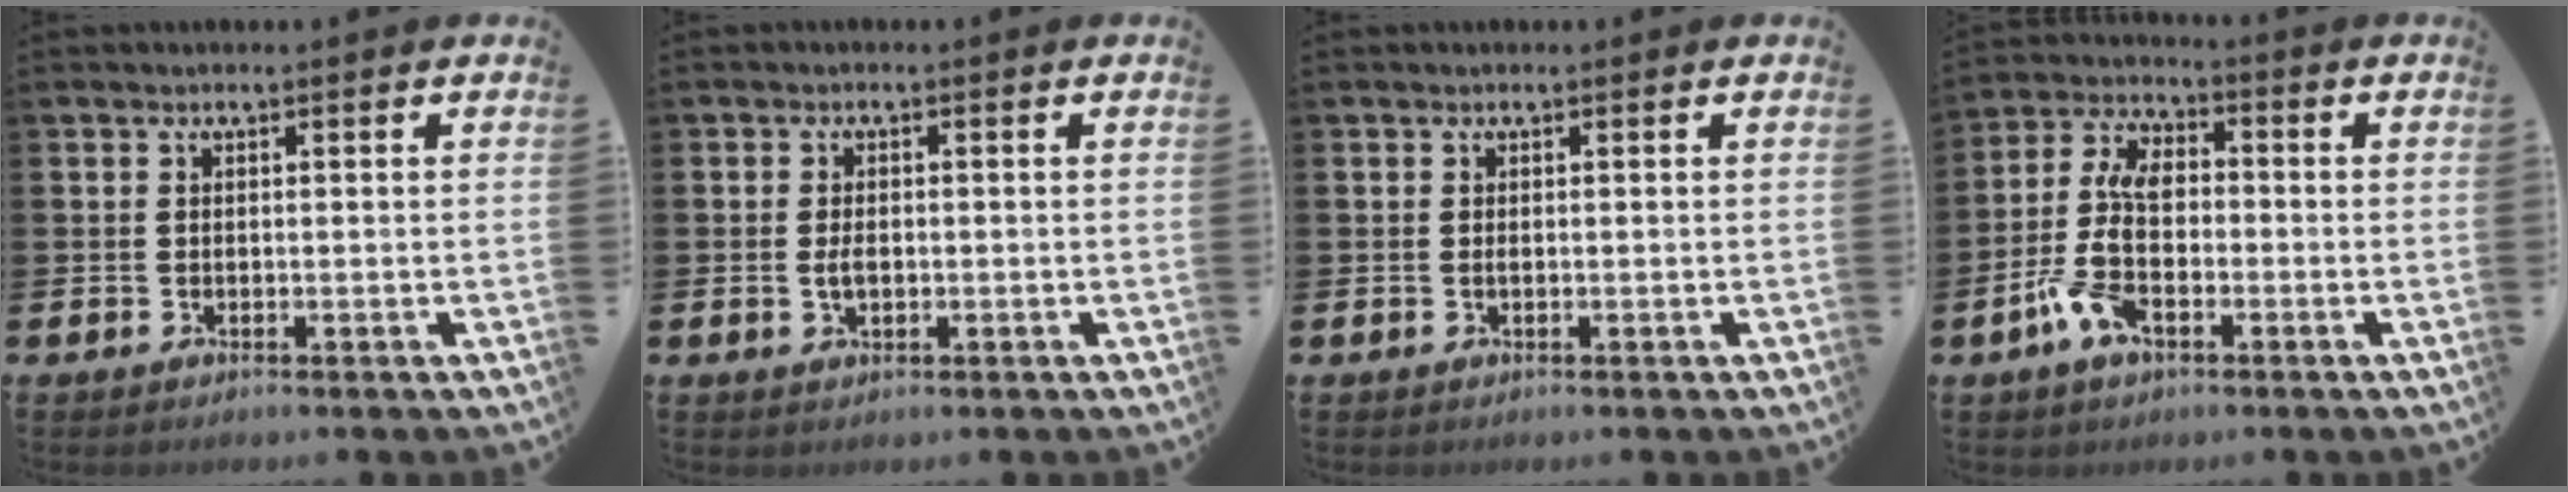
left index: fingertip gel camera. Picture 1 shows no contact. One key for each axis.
{"total": 2.0, "fx": -0.1, "fy": 1.0, "fz": 1.6, "tx": -0.026, "ty": 0.001, "tz": -0.003}
{"total": 0.6, "fx": -0.5, "fy": -0.2, "fz": -0.2, "tx": 0.001, "ty": 0.000, "tz": -0.009}
{"total": 8.9, "fx": -1.8, "fy": 4.8, "fz": 7.3, "tx": -0.169, "ty": 0.001, "tz": -0.038}